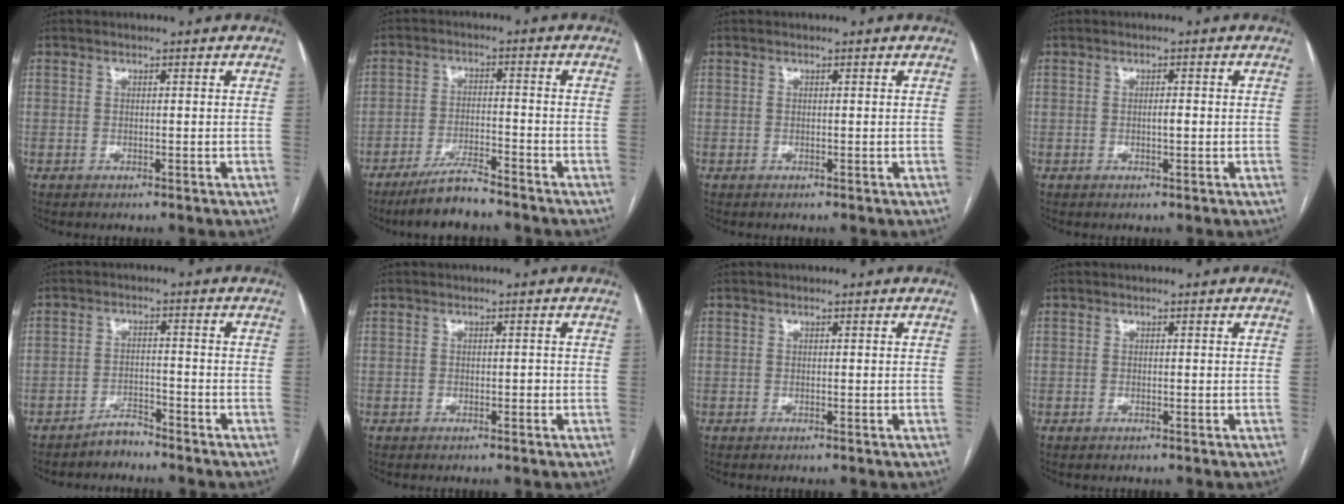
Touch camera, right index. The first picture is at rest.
{"total": 6.6, "force": [-5.7, 0.7, 3.4], "torque": [-0.065, -0.016, -0.104]}
{"total": 0.0}
{"total": 0.6, "force": [0.0, 0.3, 0.6], "torque": [-0.011, 0.000, 0.000]}
{"total": 2.9, "force": [-2.8, 0.7, 0.4], "torque": [-0.003, -0.004, -0.049]}
{"total": 0.8, "force": [-0.3, 0.4, 0.5], "torque": [-0.006, 0.005, -0.006]}
{"total": 0.0}
{"total": 0.0}